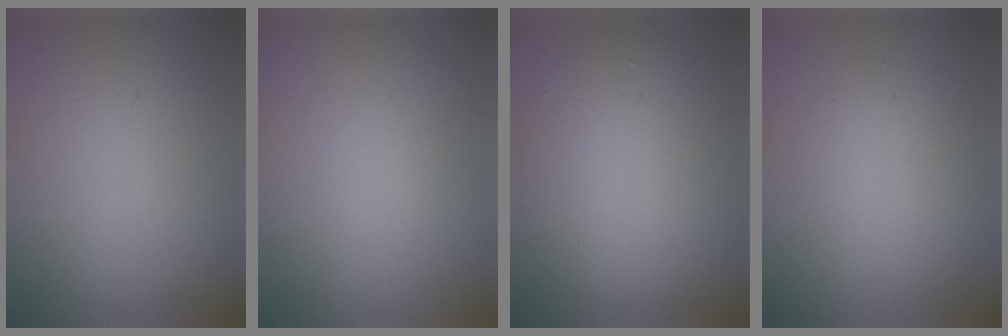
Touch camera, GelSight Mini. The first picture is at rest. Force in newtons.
{"total": 0.7, "press": 0.7, "slide": 0.0}
{"total": 8.4, "press": 8.4, "slide": 0.7}
{"total": 3.5, "press": 3.4, "slide": 0.4}